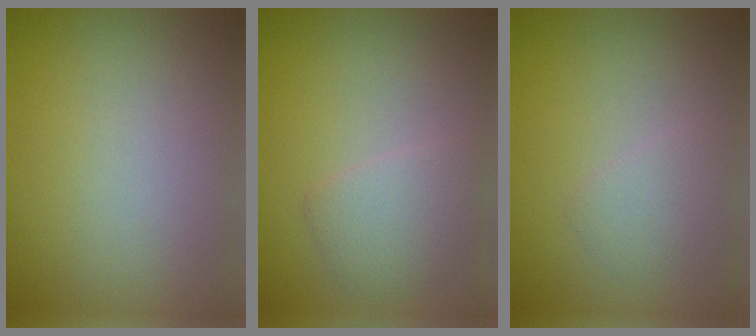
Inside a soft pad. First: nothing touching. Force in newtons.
{"total": 2.7, "press": 2.7, "slide": 0.1}
{"total": 1.5, "press": 1.4, "slide": 0.1}